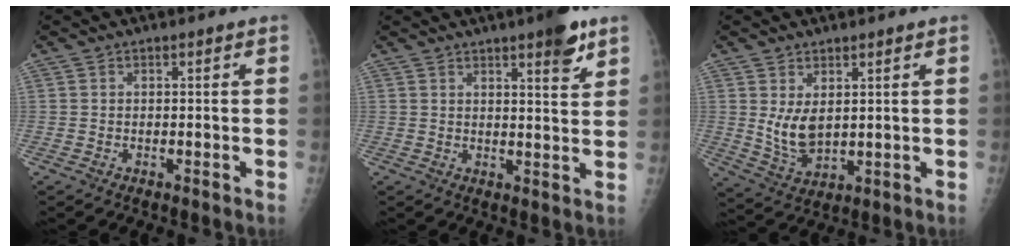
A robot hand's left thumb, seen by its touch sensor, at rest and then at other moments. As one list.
[{"total": 6.5, "force": [4.2, 1.3, 4.9], "torque": [-0.059, -0.023, 0.055]}, {"total": 6.3, "force": [1.7, 3.7, 4.8], "torque": [-0.080, -0.023, 0.048]}]